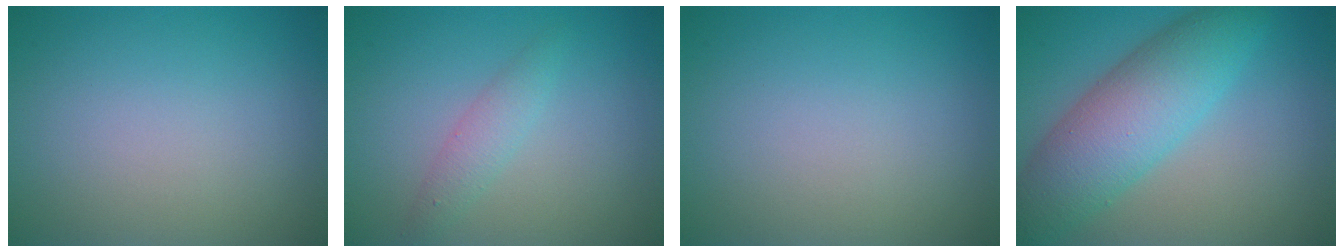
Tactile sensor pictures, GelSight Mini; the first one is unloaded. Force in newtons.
{"total": 1.8, "press": 1.8, "slide": 0.0}
{"total": 0.0}
{"total": 7.7, "press": 7.7, "slide": 0.2}